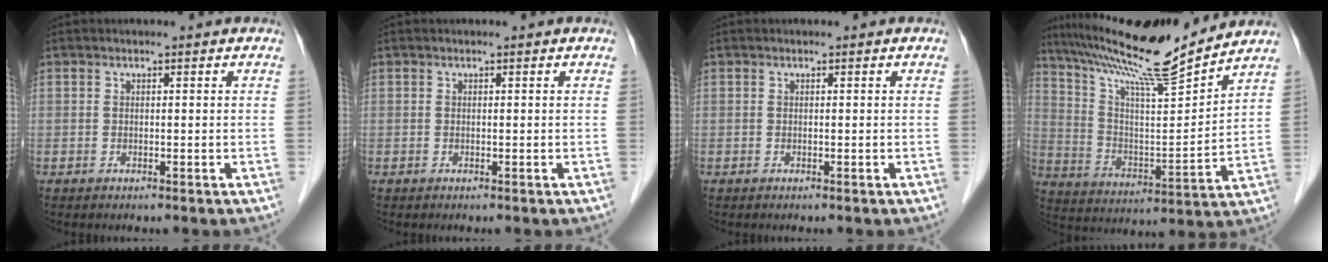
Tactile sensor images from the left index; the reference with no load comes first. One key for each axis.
{"total": 0.0}
{"total": 0.0}
{"total": 17.7, "fx": 15.7, "fy": -0.4, "fz": 8.2, "tx": -0.146, "ty": -0.006, "tz": 0.266}